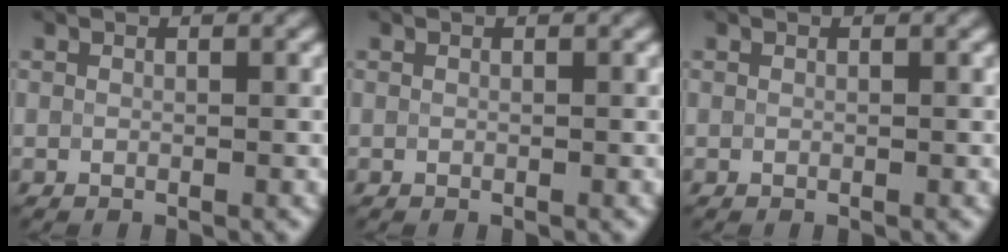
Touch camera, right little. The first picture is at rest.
{"total": 0.0}
{"total": 0.0}